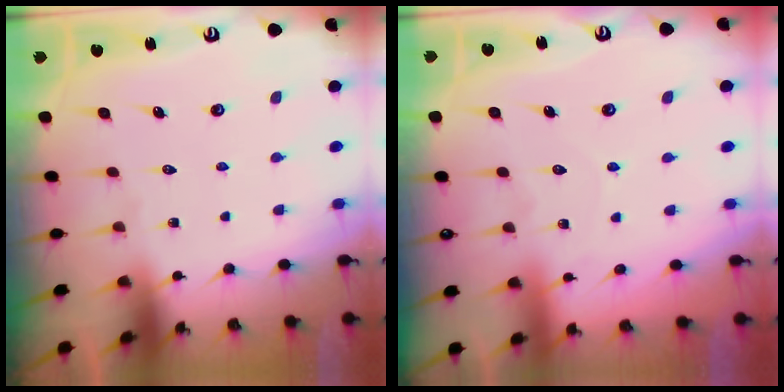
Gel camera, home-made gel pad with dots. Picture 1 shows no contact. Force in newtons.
{"total": 2.6, "press": 2.6, "slide": 0.3}